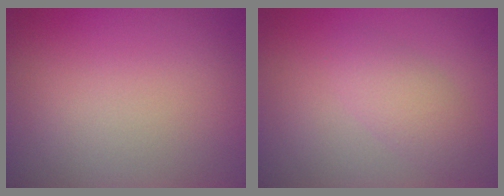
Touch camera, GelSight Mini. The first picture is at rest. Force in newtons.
{"total": 2.8, "press": 2.8, "slide": 0.2}